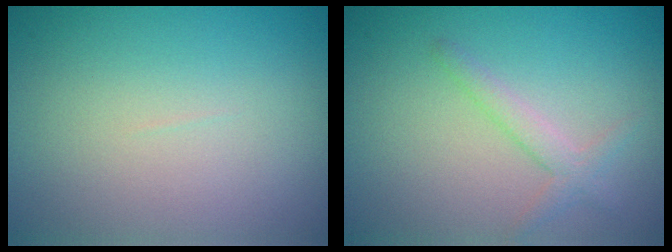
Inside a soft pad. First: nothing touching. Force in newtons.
{"total": 1.7, "press": 1.7, "slide": 0.2}